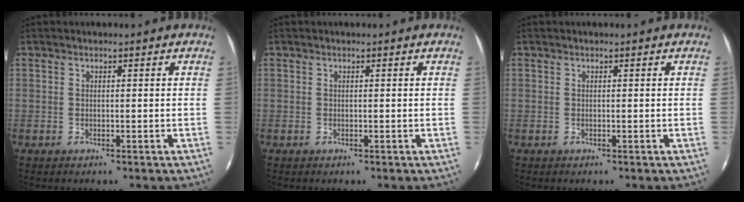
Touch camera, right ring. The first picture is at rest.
{"total": 0.0}
{"total": 0.0}